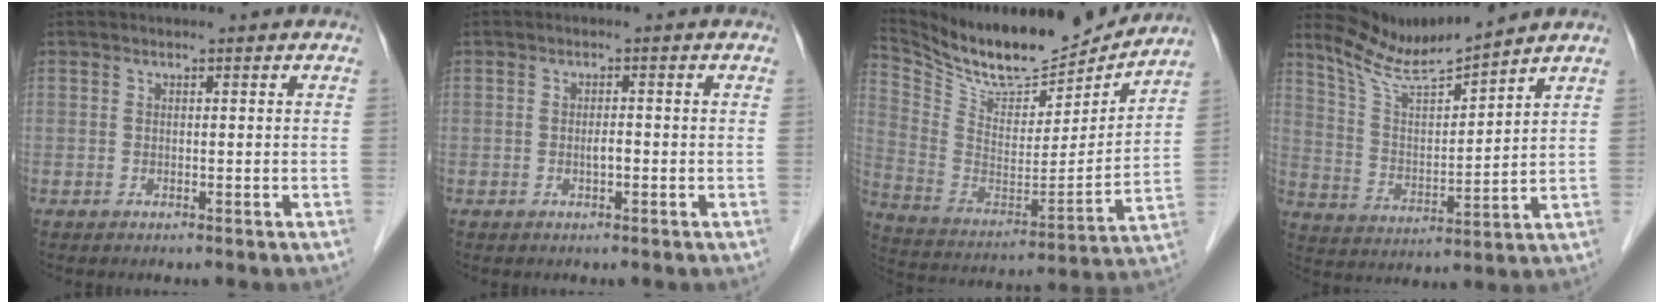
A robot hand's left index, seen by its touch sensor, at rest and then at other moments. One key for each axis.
{"total": 1.2, "fx": -0.3, "fy": 0.3, "fz": 1.1, "tx": -0.021, "ty": 0.002, "tz": -0.007}
{"total": 19.0, "fx": 17.5, "fy": 3.9, "fz": 6.2, "tx": -0.125, "ty": -0.029, "tz": 0.295}
{"total": 9.0, "fx": 8.7, "fy": -1.0, "fz": 2.1, "tx": -0.055, "ty": -0.004, "tz": 0.177}